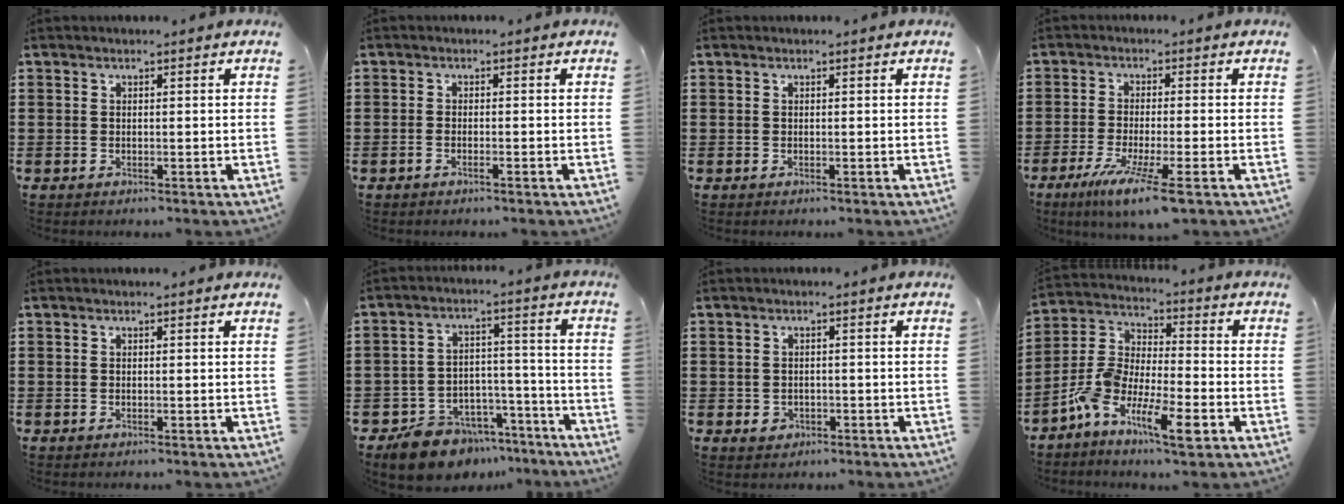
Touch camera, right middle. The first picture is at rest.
{"total": 0.9, "force": [-0.7, 0.1, 0.7], "torque": [-0.014, -0.004, -0.011]}
{"total": 0.0}
{"total": 6.9, "force": [-4.2, 0.3, 5.4], "torque": [-0.104, -0.018, -0.074]}
{"total": 0.0}
{"total": 8.6, "force": [-7.8, 3.4, 1.1], "torque": [-0.022, 0.041, -0.147]}
{"total": 1.3, "force": [-0.5, 1.1, 0.5], "torque": [-0.014, -0.001, -0.010]}
{"total": 10.1, "force": [-6.3, 2.9, 7.4], "torque": [-0.178, -0.015, -0.130]}